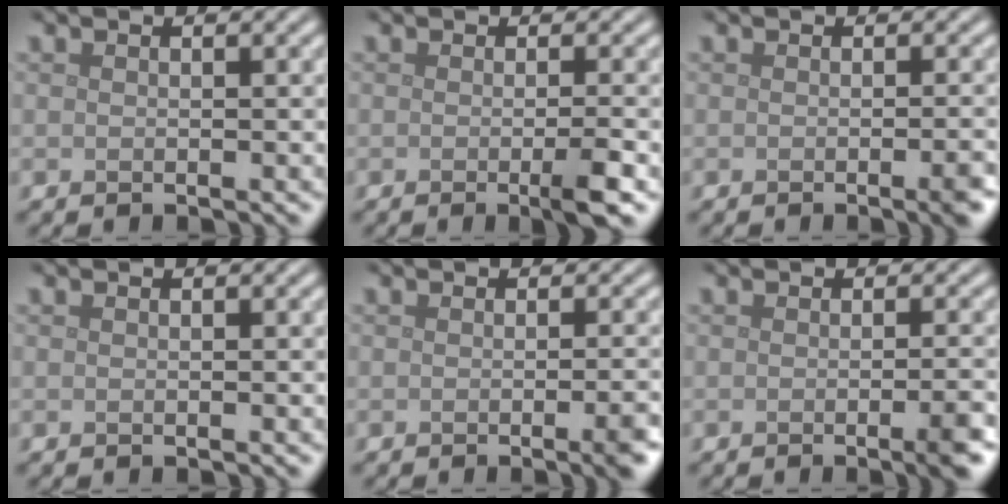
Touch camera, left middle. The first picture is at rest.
{"total": 2.6, "force": [-0.7, 0.4, 2.5], "torque": [-0.035, -0.005, -0.014]}
{"total": 2.6, "force": [-0.8, 0.7, 2.3], "torque": [-0.021, 0.000, -0.015]}
{"total": 0.0}
{"total": 3.0, "force": [-1.0, 0.8, 2.7], "torque": [-0.025, -0.002, -0.016]}
{"total": 2.9, "force": [-1.0, 0.7, 2.7], "torque": [-0.029, -0.002, -0.019]}